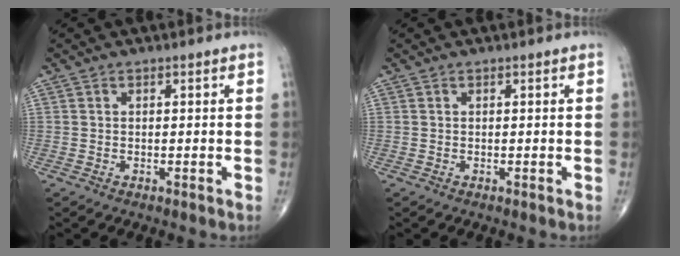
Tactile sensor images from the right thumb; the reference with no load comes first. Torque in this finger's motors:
{"motor_torque": [0.00, 0.00, 0.00, 0.00, 0.00]}